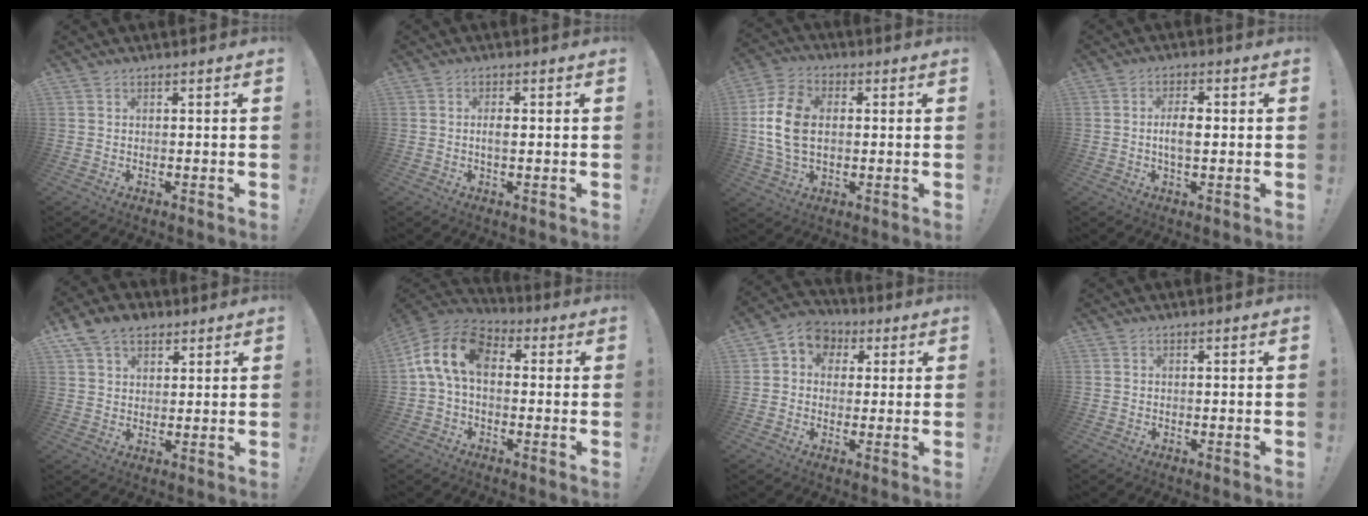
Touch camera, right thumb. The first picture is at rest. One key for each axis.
{"total": 2.1, "fx": -0.4, "fy": 0.6, "fz": 1.9, "tx": -0.035, "ty": 0.003, "tz": -0.009}
{"total": 14.2, "fx": 0.5, "fy": 9.6, "fz": 10.4, "tx": -0.203, "ty": 0.007, "tz": 0.011}
{"total": 5.3, "fx": -0.5, "fy": 2.3, "fz": 4.8, "tx": -0.092, "ty": 0.003, "tz": -0.015}
{"total": 9.0, "fx": 5.3, "fy": 6.1, "fz": 3.9, "tx": -0.071, "ty": -0.013, "tz": 0.106}
{"total": 12.9, "fx": 2.0, "fy": 7.5, "fz": 10.3, "tx": -0.201, "ty": 0.015, "tz": 0.038}
{"total": 6.4, "fx": 1.1, "fy": 5.8, "fz": 2.5, "tx": -0.031, "ty": 0.001, "tz": 0.026}
{"total": 0.0}